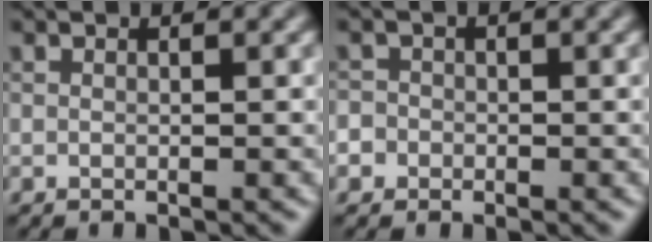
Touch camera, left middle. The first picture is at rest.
{"total": 2.3, "force": [-1.3, 1.9, 0.2], "torque": [0.005, 0.010, -0.031]}